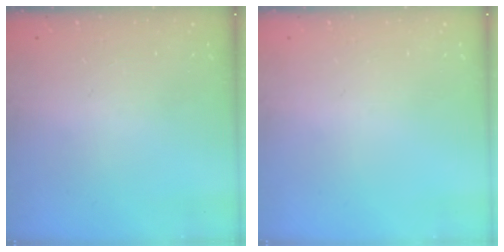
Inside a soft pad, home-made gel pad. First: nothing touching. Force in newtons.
{"total": 0.0}